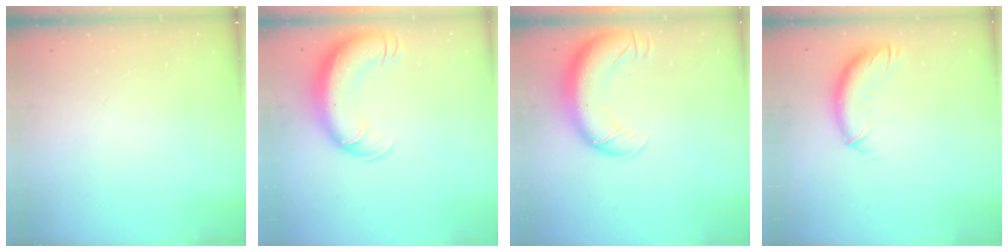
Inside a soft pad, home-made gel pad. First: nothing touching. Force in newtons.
{"total": 15.1, "press": 14.7, "slide": 3.6}
{"total": 15.0, "press": 14.6, "slide": 3.6}
{"total": 10.7, "press": 10.6, "slide": 1.0}